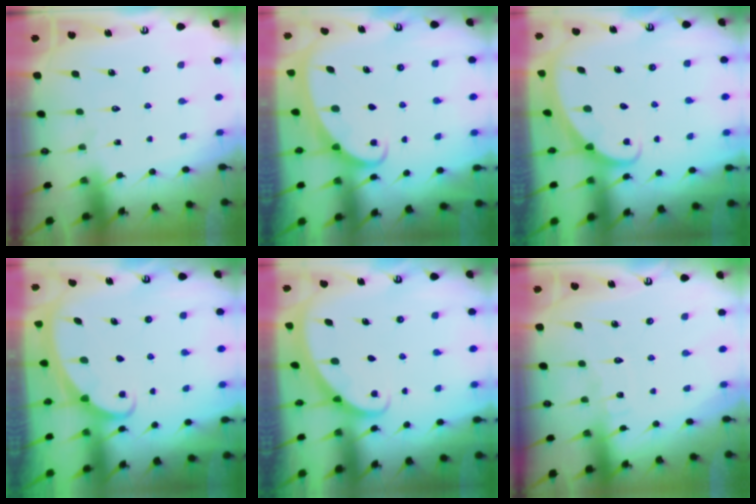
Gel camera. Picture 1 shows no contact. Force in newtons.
{"total": 2.2, "press": 2.2, "slide": 0.1}
{"total": 1.7, "press": 1.7, "slide": 0.1}
{"total": 1.7, "press": 1.7, "slide": 0.1}
{"total": 2.1, "press": 2.1, "slide": 0.1}
{"total": 4.7, "press": 4.7, "slide": 0.3}